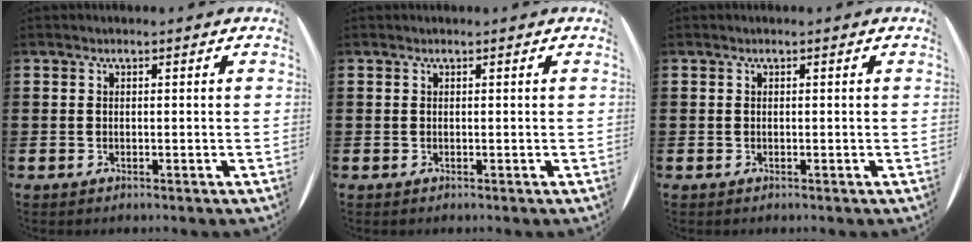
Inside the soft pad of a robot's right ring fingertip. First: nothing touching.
{"total": 0.0}
{"total": 0.0}